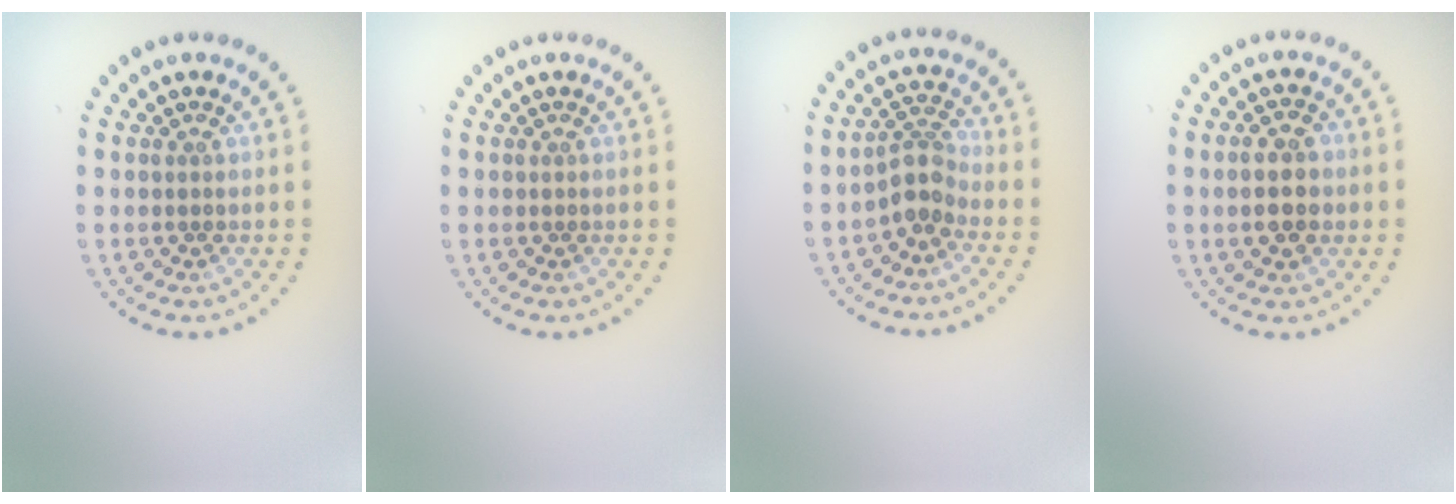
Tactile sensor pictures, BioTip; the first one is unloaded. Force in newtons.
{"total": 0.0}
{"total": 2.6, "press": 2.1, "slide": 1.6}
{"total": 3.3, "press": 3.3, "slide": 0.2}